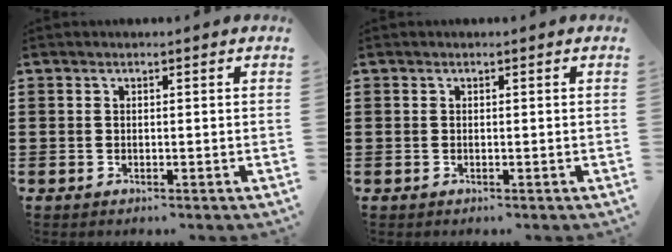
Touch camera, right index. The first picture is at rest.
{"total": 0.0}